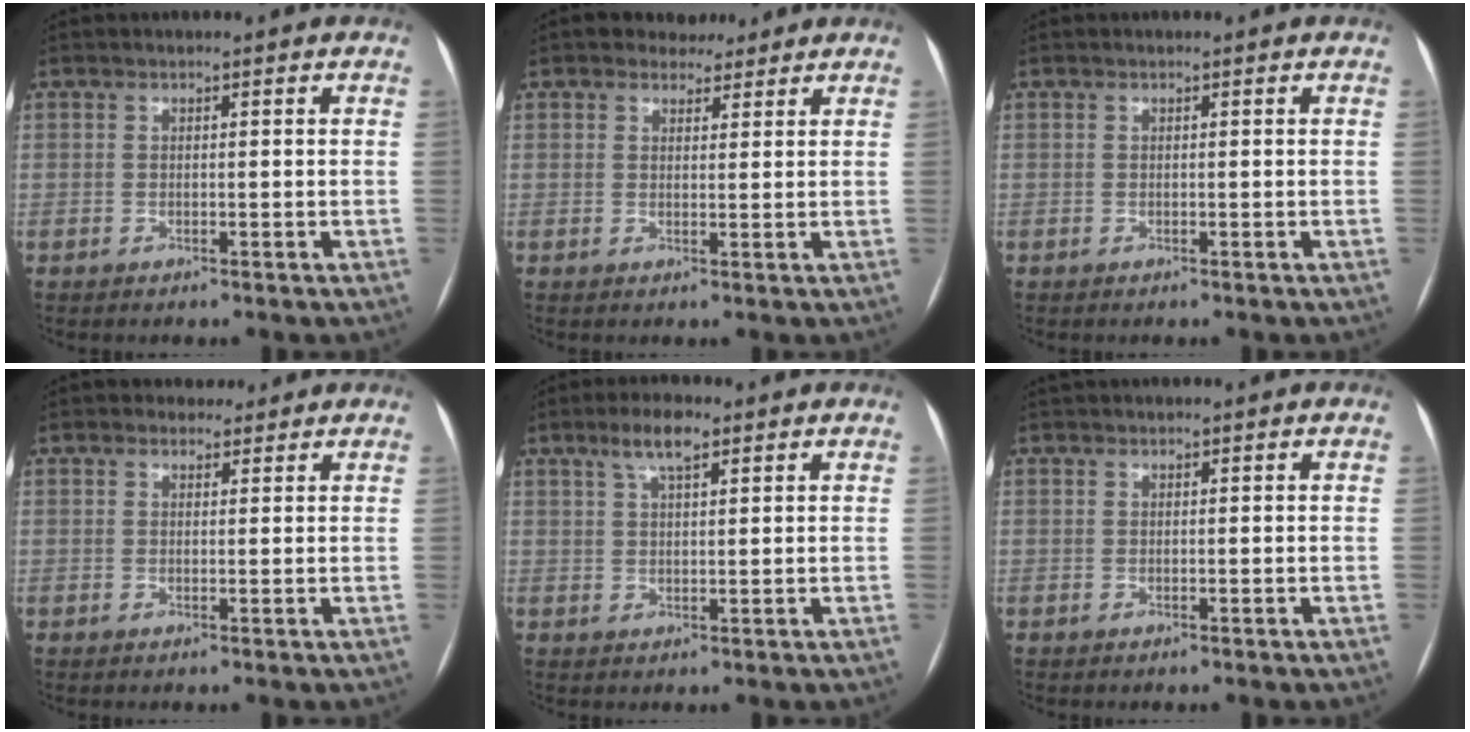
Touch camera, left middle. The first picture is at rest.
{"total": 3.5, "force": [2.8, 2.0, 0.6], "torque": [-0.003, 0.008, 0.039]}
{"total": 0.0}
{"total": 2.2, "force": [1.8, 1.3, 0.0], "torque": [0.001, 0.006, 0.023]}
{"total": 4.6, "force": [2.9, 1.1, 3.4], "torque": [-0.070, 0.012, 0.053]}
{"total": 0.8, "force": [0.8, -0.2, 0.1], "torque": [-0.004, 0.019, 0.016]}